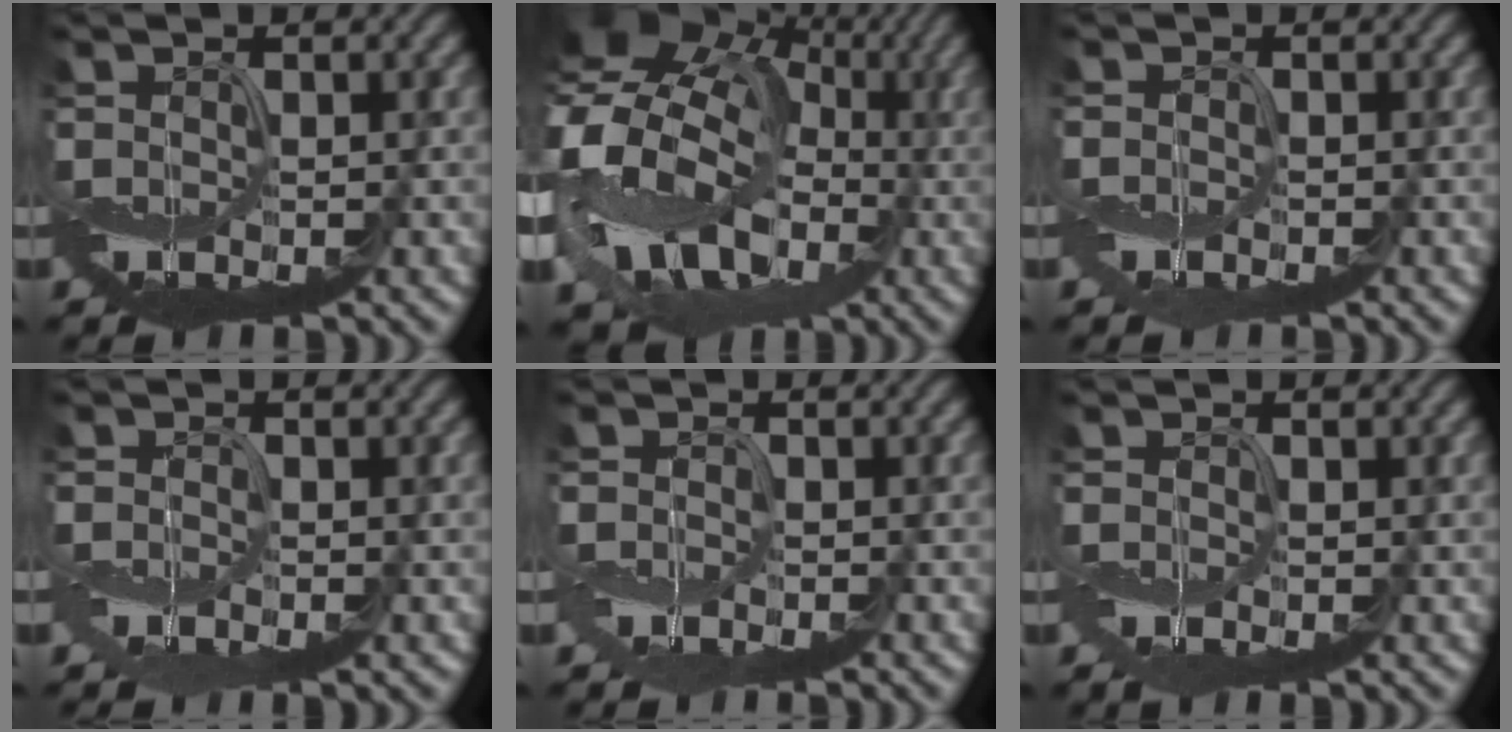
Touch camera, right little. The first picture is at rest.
{"total": 18.9, "force": [0.2, 15.9, 10.1], "torque": [-0.208, 0.005, -0.029]}
{"total": 1.0, "force": [-0.7, 0.5, 0.4], "torque": [-0.009, -0.002, -0.018]}
{"total": 1.8, "force": [-1.0, 1.0, 1.0], "torque": [-0.022, -0.005, -0.022]}
{"total": 1.4, "force": [-1.1, 0.7, 0.5], "torque": [-0.010, -0.002, -0.028]}
{"total": 1.1, "force": [-0.5, 0.8, 0.7], "torque": [-0.016, -0.005, -0.010]}